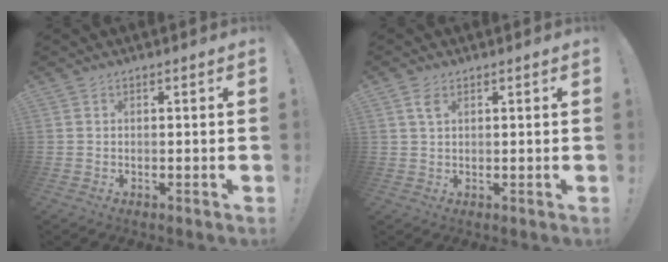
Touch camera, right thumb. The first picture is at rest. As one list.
[{"total": 2.3, "force": [1.2, 1.0, 1.7], "torque": [-0.020, -0.005, 0.018]}]